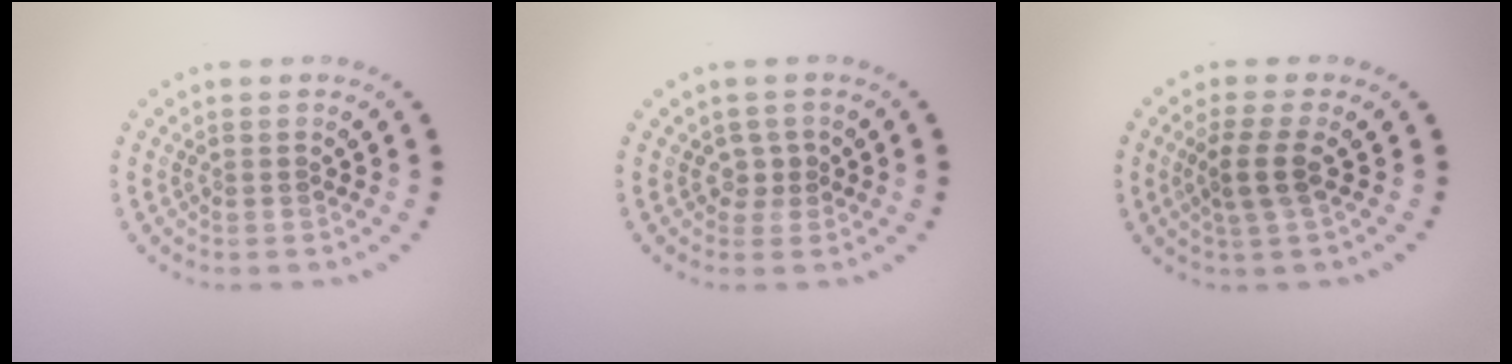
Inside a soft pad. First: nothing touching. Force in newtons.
{"total": 1.4, "press": 1.0, "slide": 1.0}
{"total": 2.8, "press": 2.2, "slide": 1.6}